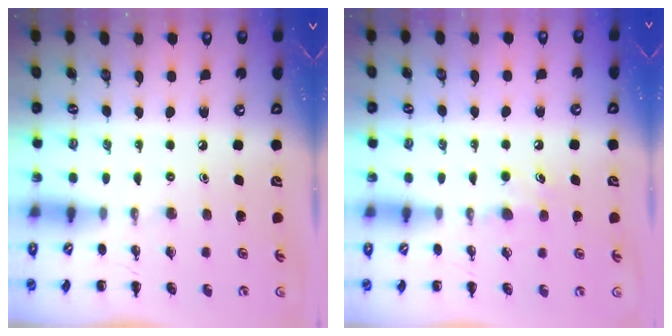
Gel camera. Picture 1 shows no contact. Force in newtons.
{"total": 4.7, "press": 4.5, "slide": 1.5}